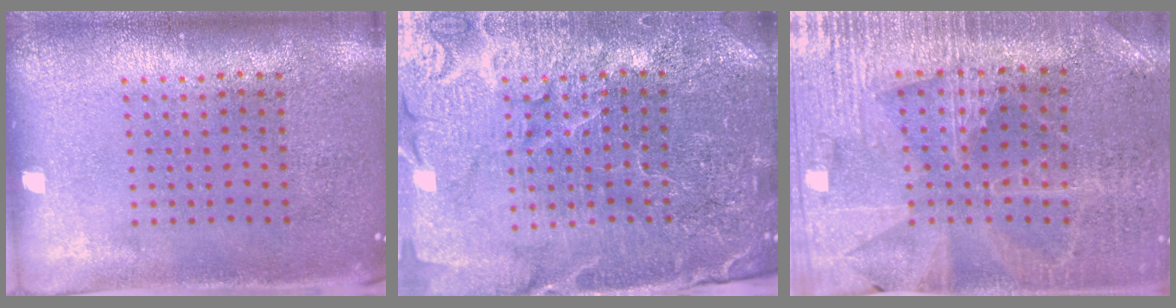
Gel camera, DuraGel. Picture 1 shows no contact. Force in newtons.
{"total": 5.2, "press": 4.9, "slide": 1.9}
{"total": 3.1, "press": 3.0, "slide": 0.4}